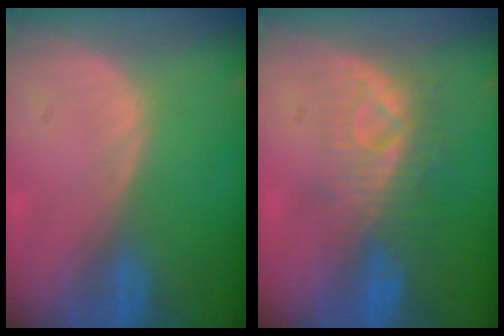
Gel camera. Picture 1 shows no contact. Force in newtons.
{"total": 8.3, "press": 7.4, "slide": 3.7}